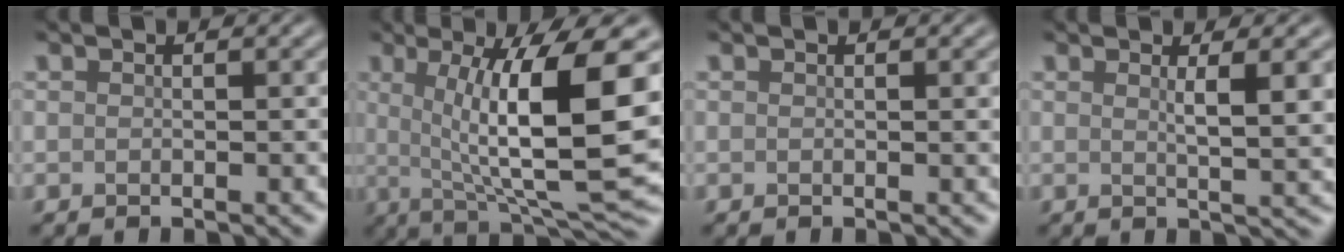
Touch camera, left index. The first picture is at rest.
{"total": 12.6, "force": [1.7, 2.9, 12.1], "torque": [-0.176, -0.004, 0.033]}
{"total": 0.6, "force": [0.2, 0.1, 0.6], "torque": [-0.004, 0.001, 0.001]}
{"total": 4.2, "force": [1.1, 0.9, 3.9], "torque": [-0.052, -0.003, 0.016]}